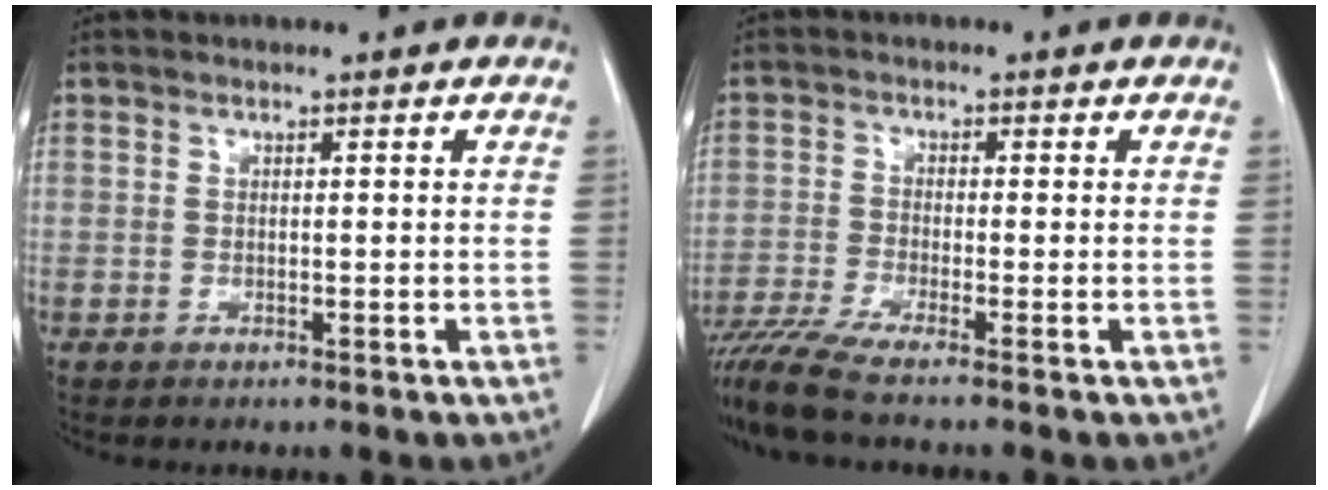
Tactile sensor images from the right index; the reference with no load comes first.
{"total": 7.1, "force": [-6.1, -1.4, 3.4], "torque": [-0.060, -0.017, -0.110]}